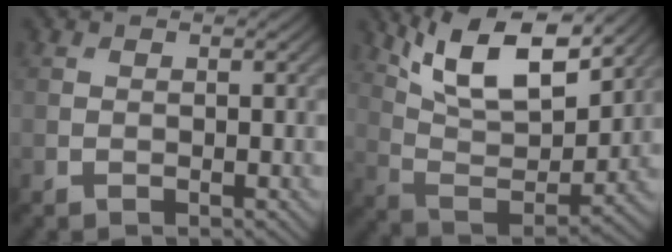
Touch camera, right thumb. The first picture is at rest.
{"total": 14.5, "force": [9.4, 5.1, 9.8], "torque": [-0.196, 0.005, 0.155]}